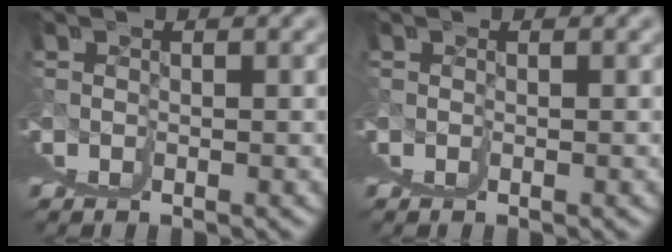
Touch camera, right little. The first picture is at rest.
{"total": 0.0}